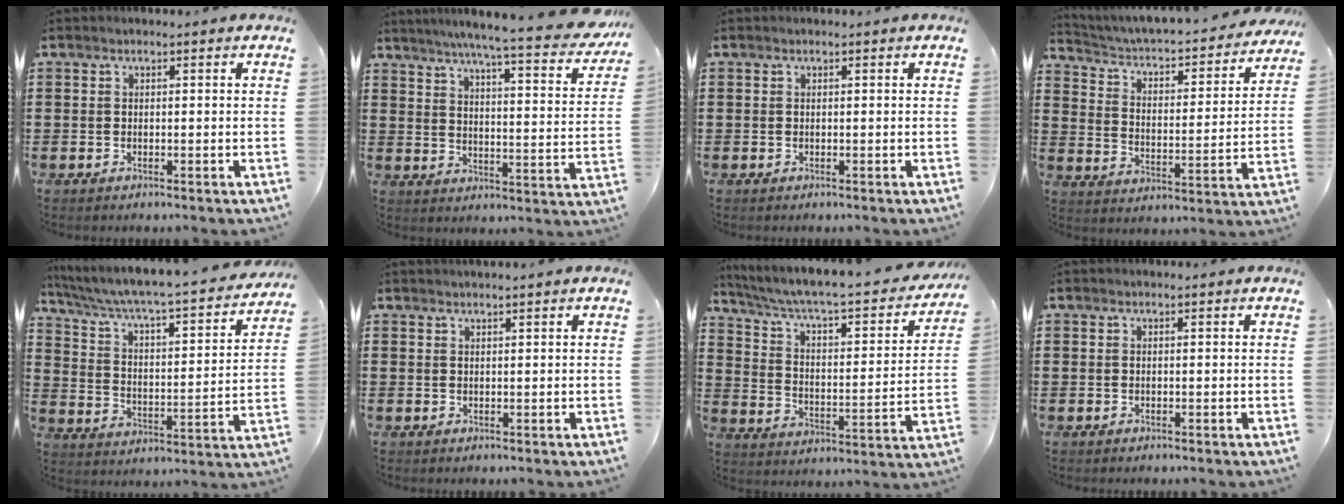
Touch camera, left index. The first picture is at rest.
{"total": 6.4, "force": [5.4, -0.6, 3.4], "torque": [-0.072, -0.047, 0.082]}
{"total": 0.0}
{"total": 2.8, "force": [2.3, 0.6, 1.5], "torque": [-0.043, -0.030, 0.027]}
{"total": 4.3, "force": [3.6, 0.4, 2.3], "torque": [-0.066, -0.041, 0.050]}
{"total": 0.6, "force": [0.6, 0.0, 0.0], "torque": [-0.001, -0.002, 0.013]}
{"total": 5.2, "force": [4.1, 0.7, 3.1], "torque": [-0.081, -0.043, 0.062]}
{"total": 0.0}